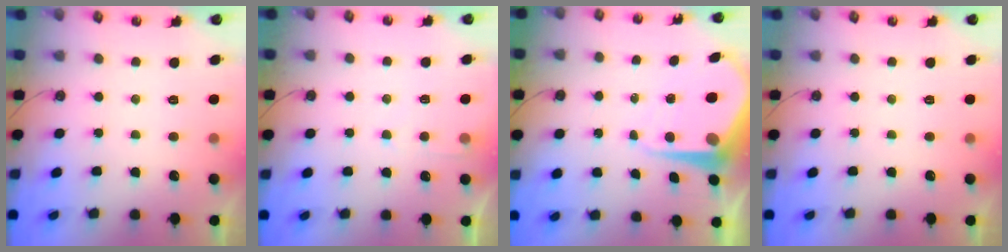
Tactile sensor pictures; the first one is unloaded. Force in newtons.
{"total": 3.7, "press": 3.7, "slide": 0.4}
{"total": 10.5, "press": 10.5, "slide": 0.9}
{"total": 0.0}